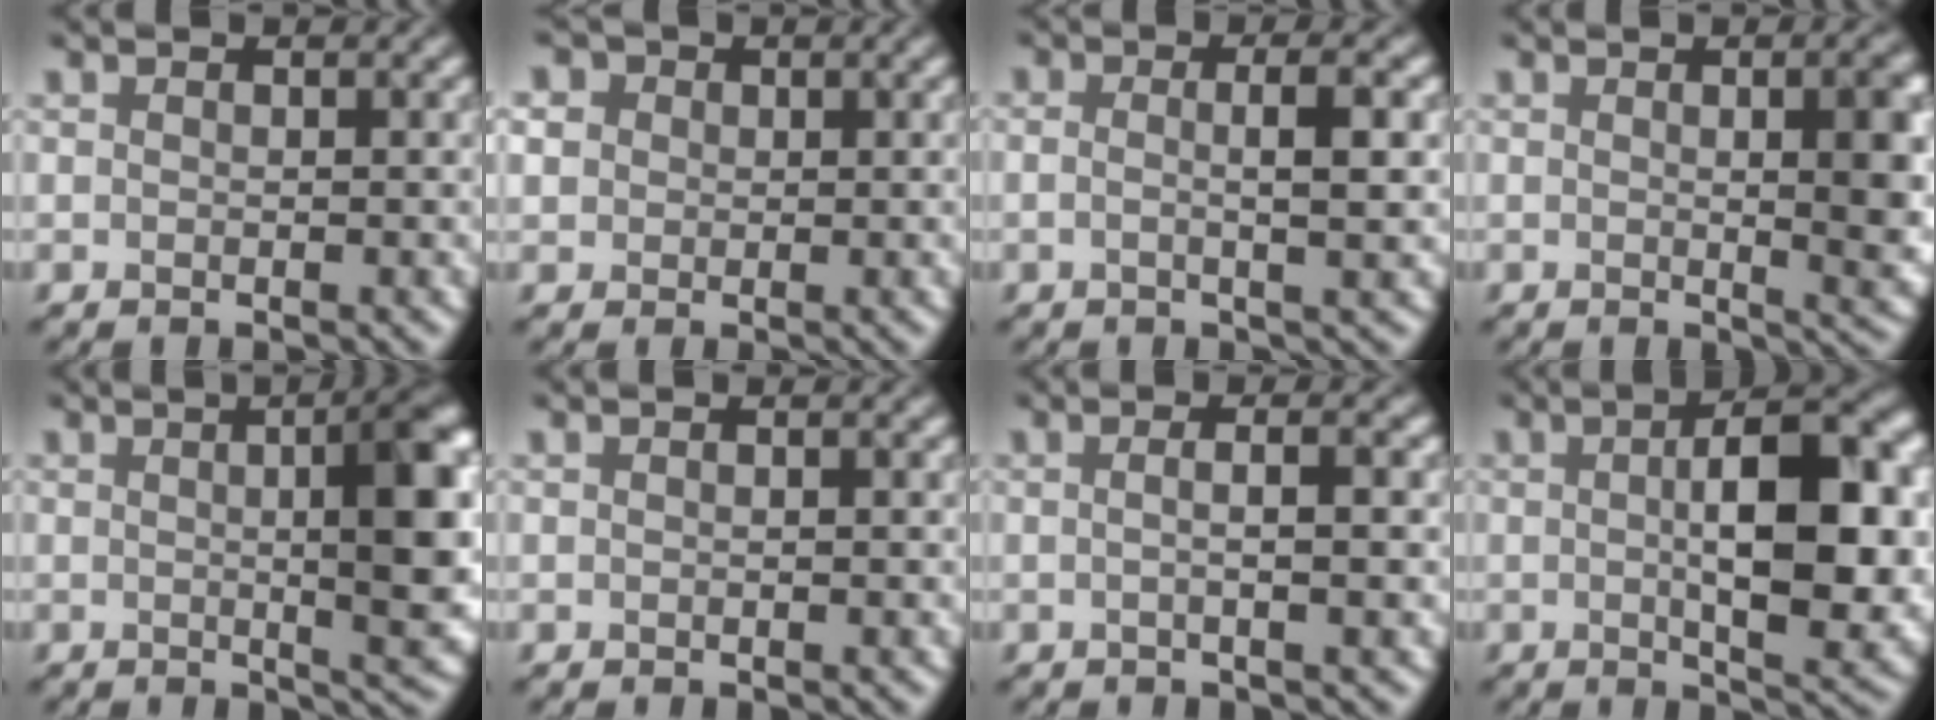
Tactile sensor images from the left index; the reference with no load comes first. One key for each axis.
{"total": 4.7, "fx": 2.0, "fy": 3.7, "fz": 2.0, "tx": -0.051, "ty": 0.021, "tz": 0.018}
{"total": 3.8, "fx": 0.1, "fy": 1.2, "fz": 3.6, "tx": -0.037, "ty": 0.004, "tz": -0.015}
{"total": 7.5, "fx": 0.7, "fy": 2.3, "fz": 7.1, "tx": -0.063, "ty": 0.005, "tz": 0.009}
{"total": 10.3, "fx": 1.0, "fy": 3.0, "fz": 9.8, "tx": -0.088, "ty": 0.017, "tz": 0.009}
{"total": 0.0}
{"total": 4.0, "fx": 0.6, "fy": 1.7, "fz": 3.6, "tx": -0.020, "ty": 0.012, "tz": -0.021}
{"total": 10.5, "fx": 0.6, "fy": 3.5, "fz": 9.9, "tx": -0.139, "ty": 0.000, "tz": 0.010}